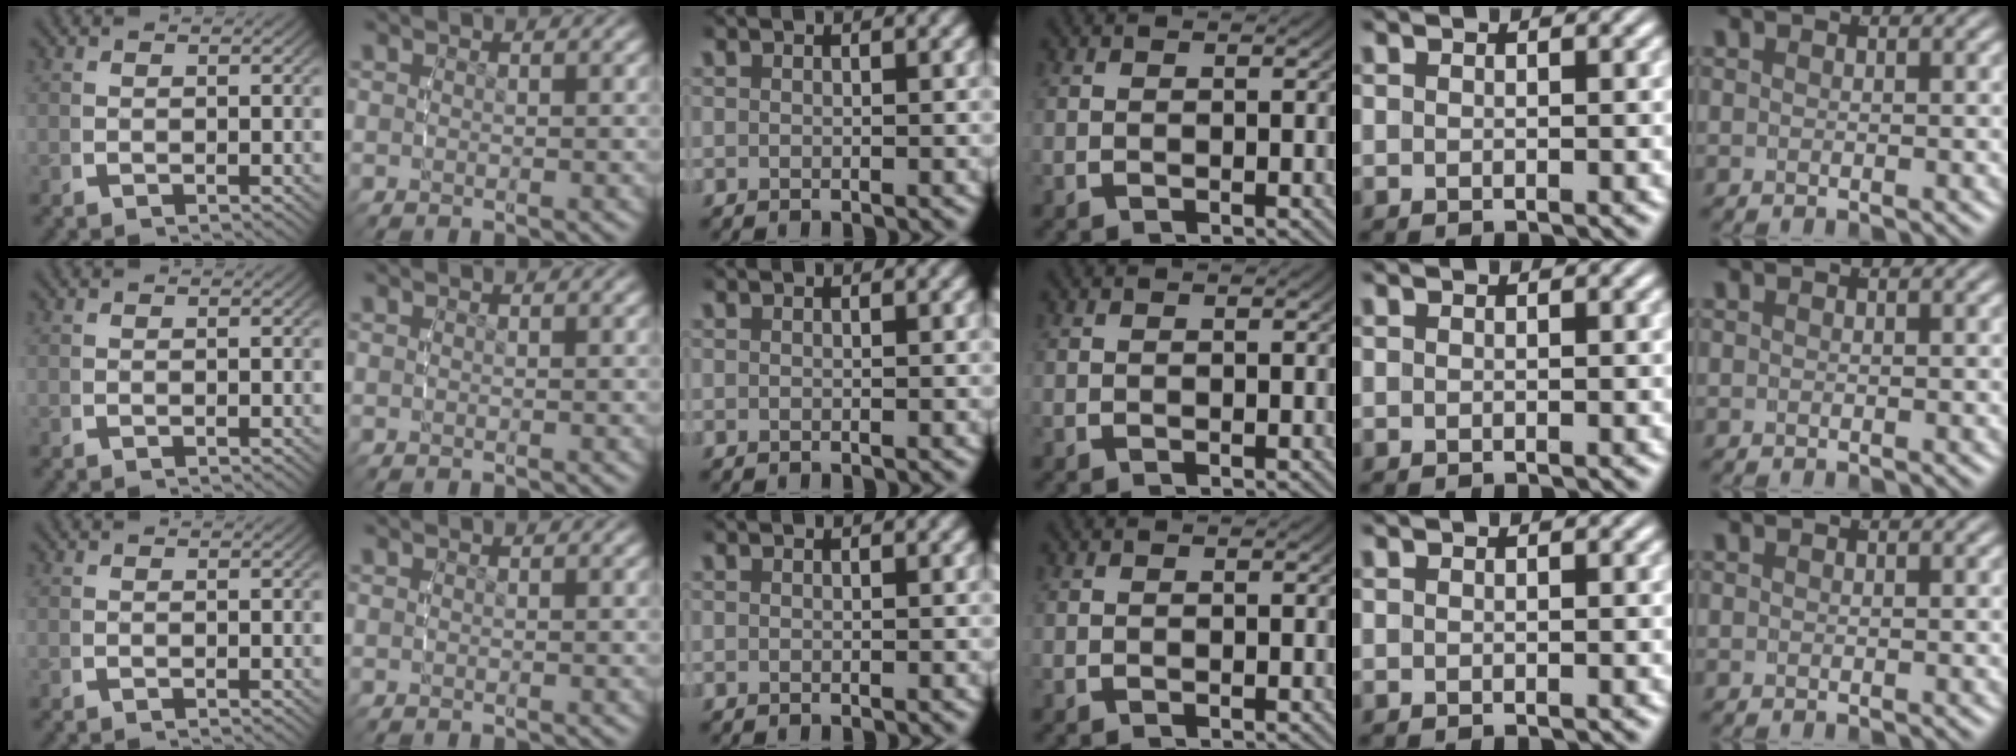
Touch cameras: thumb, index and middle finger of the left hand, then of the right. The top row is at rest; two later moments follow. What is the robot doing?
{"motion": "lift_and_place", "object": "condiment"}